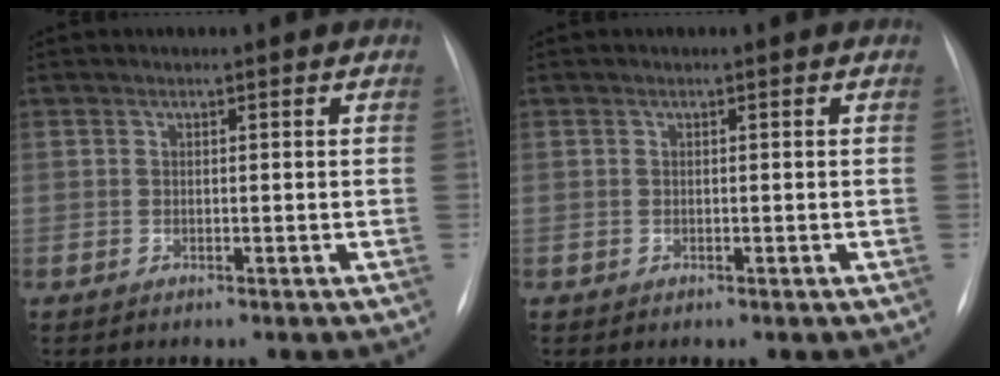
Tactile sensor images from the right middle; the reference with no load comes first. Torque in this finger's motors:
{"motor_torque": [-0.64, -0.36, -0.01, 0.00]}